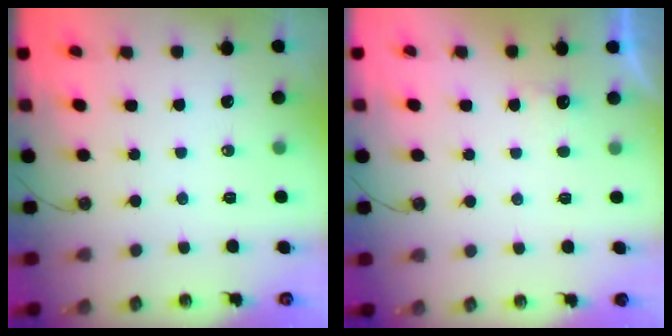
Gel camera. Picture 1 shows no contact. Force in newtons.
{"total": 1.6, "press": 1.5, "slide": 0.7}